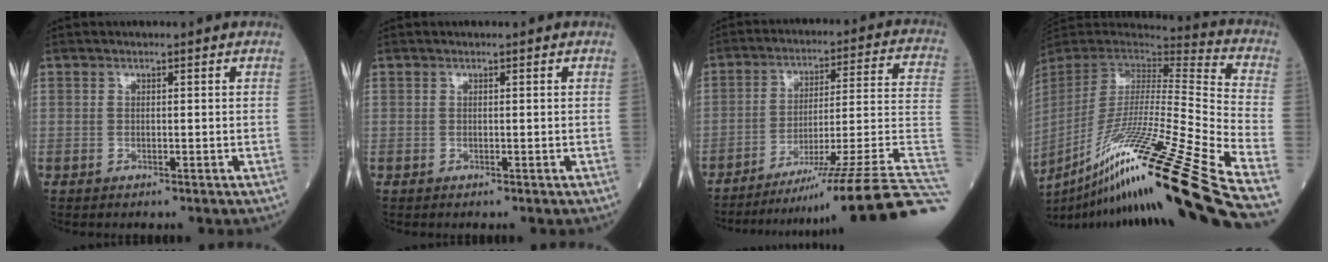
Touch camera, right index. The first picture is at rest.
{"total": 0.0}
{"total": 25.7, "force": [-20.5, -3.3, 15.1], "torque": [-0.098, -0.016, -0.300]}
{"total": 34.5, "force": [-23.3, -1.6, 25.4], "torque": [-0.402, -0.066, -0.399]}